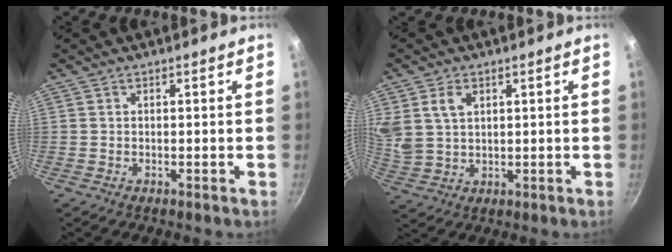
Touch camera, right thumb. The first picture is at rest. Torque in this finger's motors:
{"motor_torque": [0.48, 2.15, 0.92, 0.71, 0.13]}